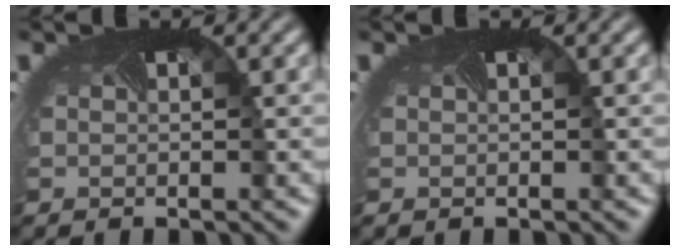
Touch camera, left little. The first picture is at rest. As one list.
[{"total": 0.0}]